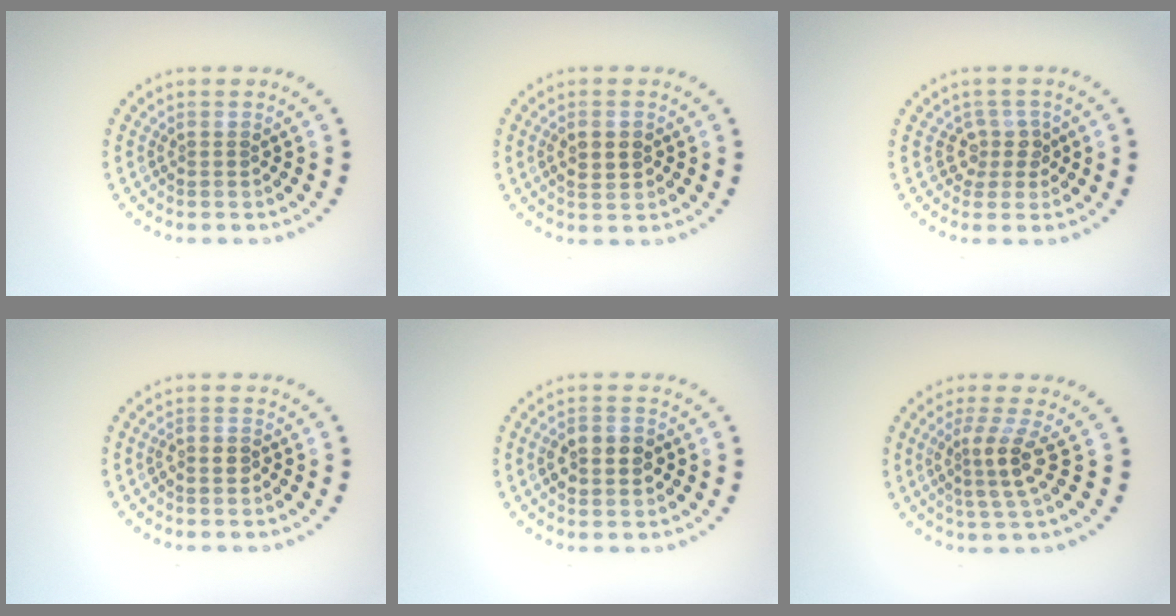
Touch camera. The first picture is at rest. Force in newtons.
{"total": 1.9, "press": 1.9, "slide": 0.1}
{"total": 2.0, "press": 1.5, "slide": 1.3}
{"total": 1.1, "press": 0.9, "slide": 0.6}
{"total": 3.3, "press": 3.3, "slide": 0.2}
{"total": 3.0, "press": 2.3, "slide": 1.9}